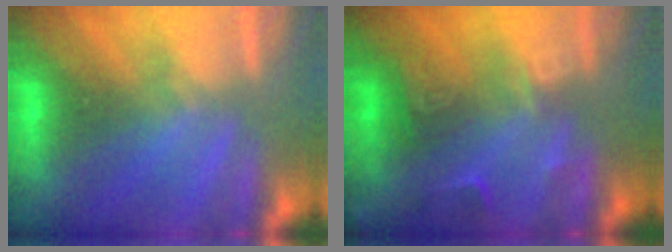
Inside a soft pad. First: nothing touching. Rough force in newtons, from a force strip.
{"total": 2.6}